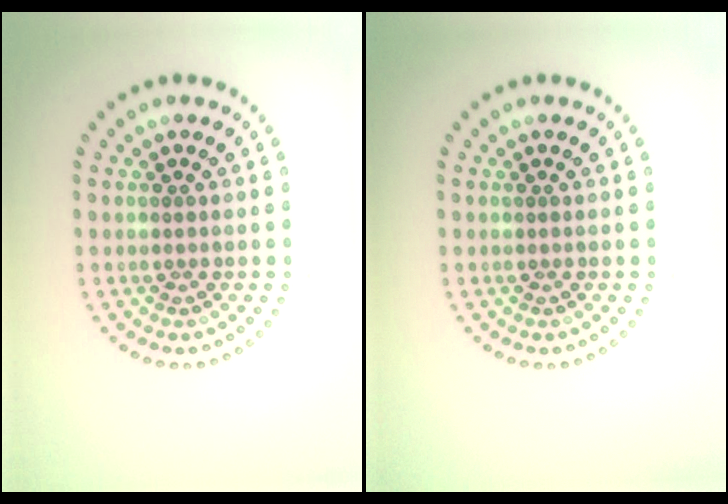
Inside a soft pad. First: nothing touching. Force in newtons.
{"total": 0.0}